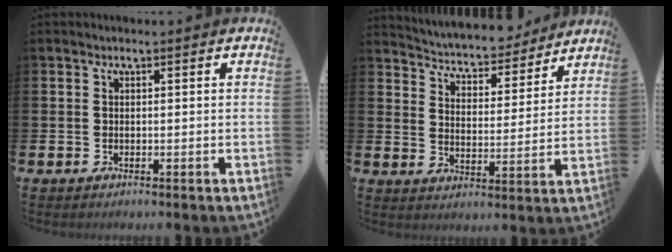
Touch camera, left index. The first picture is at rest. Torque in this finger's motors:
{"motor_torque": [1.02, -1.12, 0.41, 0.05]}